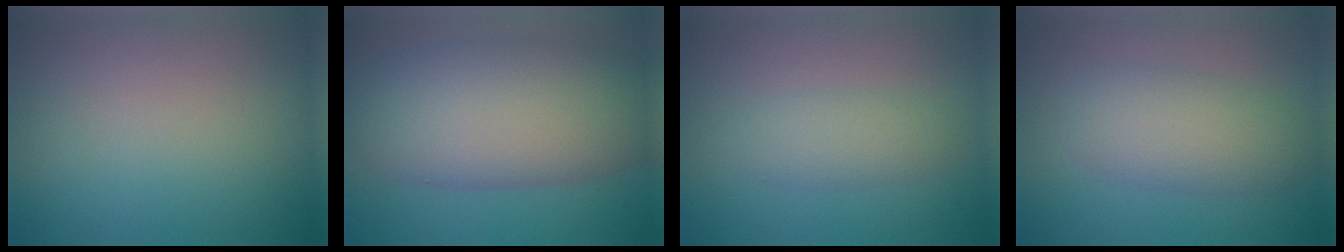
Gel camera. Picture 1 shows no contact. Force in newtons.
{"total": 10.7, "press": 10.7, "slide": 0.5}
{"total": 2.3, "press": 2.3, "slide": 0.1}
{"total": 4.7, "press": 4.7, "slide": 0.1}